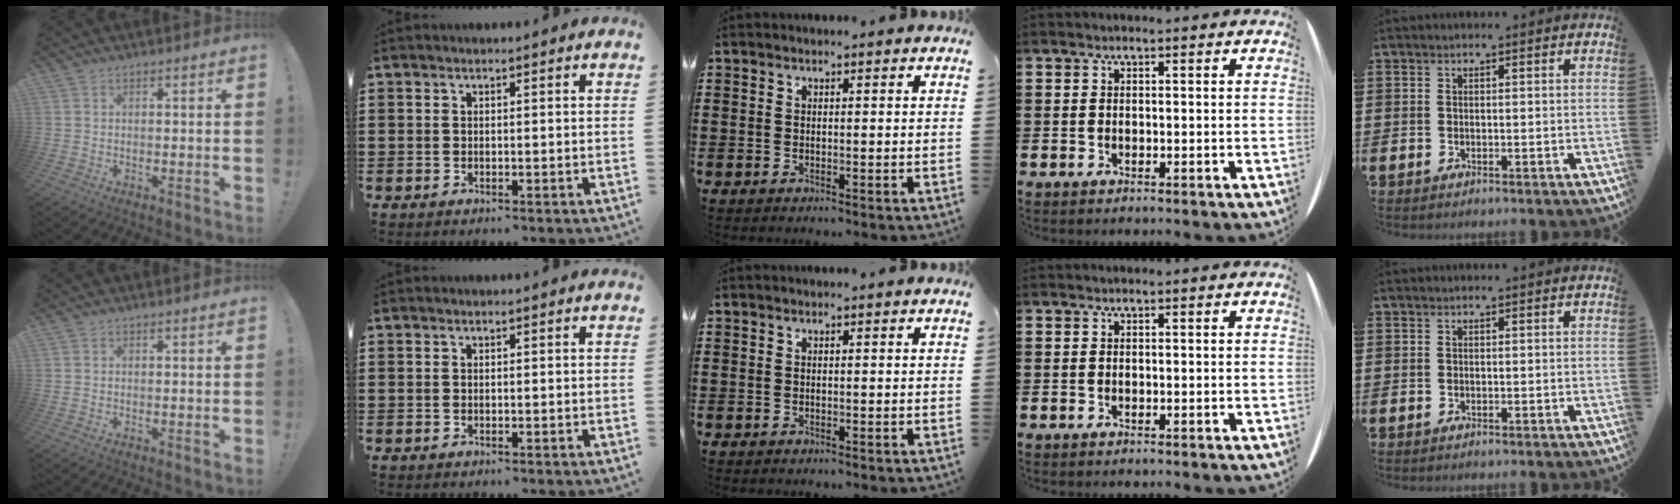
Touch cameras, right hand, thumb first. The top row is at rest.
{}